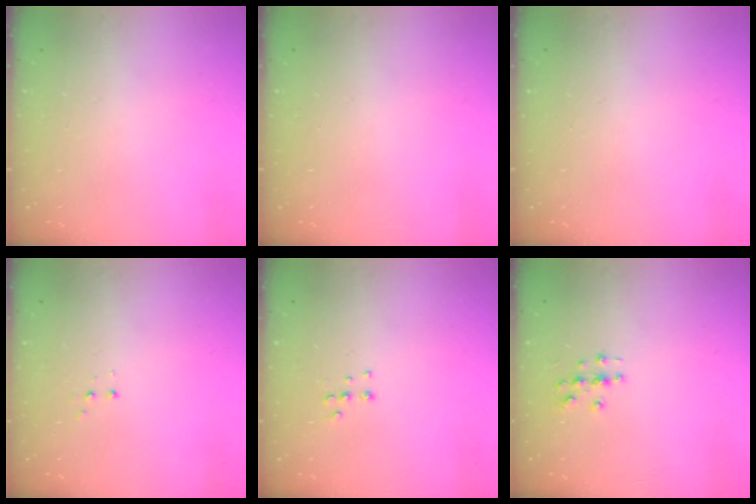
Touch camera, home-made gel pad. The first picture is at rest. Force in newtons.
{"total": 0.0}
{"total": 0.0}
{"total": 2.8, "press": 2.8, "slide": 0.5}
{"total": 5.3, "press": 5.2, "slide": 0.5}
{"total": 2.8, "press": 2.8, "slide": 0.3}